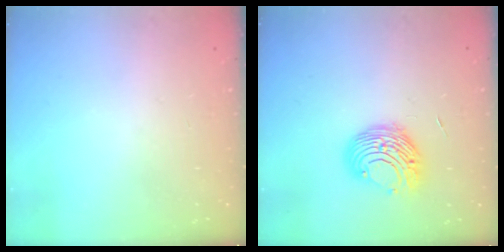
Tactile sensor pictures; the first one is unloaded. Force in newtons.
{"total": 9.6, "press": 9.6, "slide": 0.7}